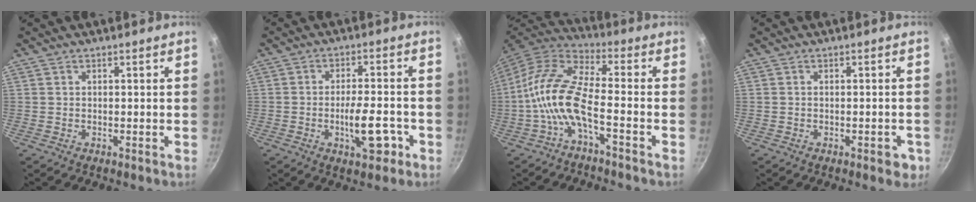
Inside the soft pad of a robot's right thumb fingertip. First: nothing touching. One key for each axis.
{"total": 8.6, "fx": -3.1, "fy": 3.4, "fz": 7.2, "tx": -0.091, "ty": 0.020, "tz": -0.047}
{"total": 12.0, "fx": -4.0, "fy": 4.0, "fz": 10.6, "tx": -0.225, "ty": 0.042, "tz": -0.090}
{"total": 3.0, "fx": -1.3, "fy": 1.4, "fz": 2.3, "tx": -0.016, "ty": 0.010, "tz": -0.012}